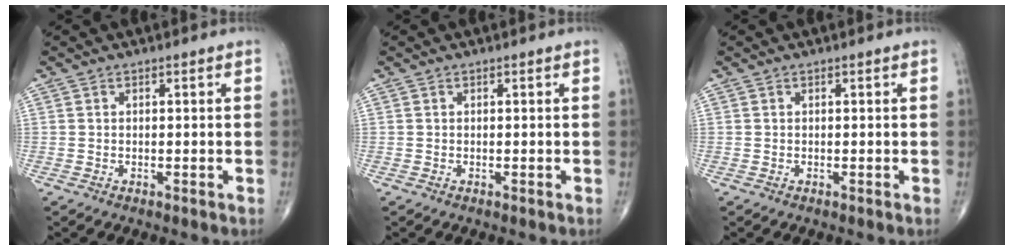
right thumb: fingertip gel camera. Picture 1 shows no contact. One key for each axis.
{"total": 0.0}
{"total": 0.0}